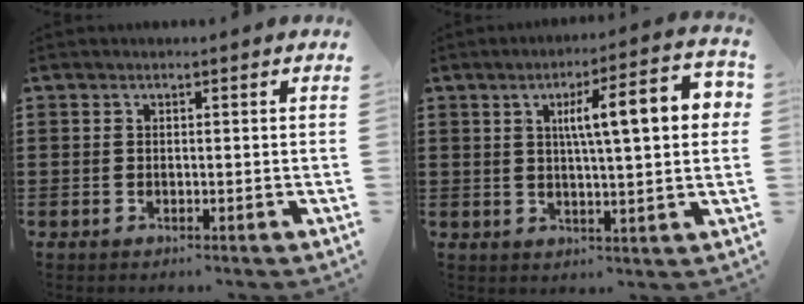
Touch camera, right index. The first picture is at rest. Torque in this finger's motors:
{"motor_torque": [1.43, 0.71, 0.75, 0.21]}